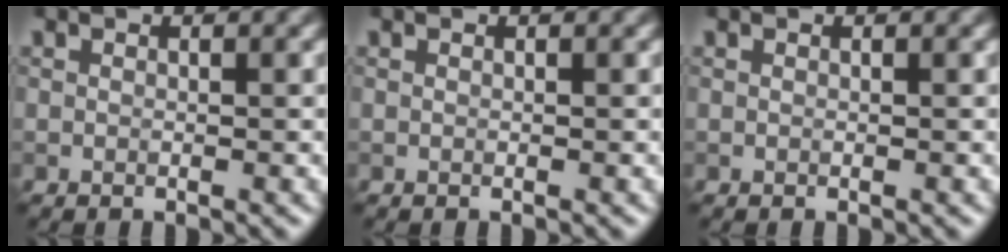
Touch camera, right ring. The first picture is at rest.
{"total": 0.0}
{"total": 0.0}